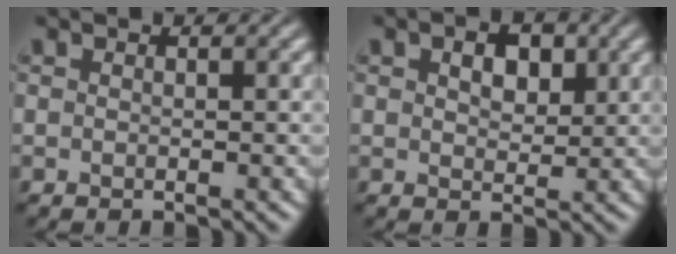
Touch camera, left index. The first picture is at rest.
{"total": 3.3, "force": [1.2, 2.0, 2.2], "torque": [-0.038, 0.003, 0.019]}